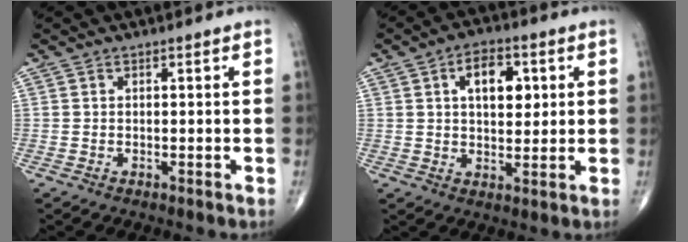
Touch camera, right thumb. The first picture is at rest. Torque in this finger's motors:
{"motor_torque": [0.25, 2.05, 1.02, 0.31, 0.05]}